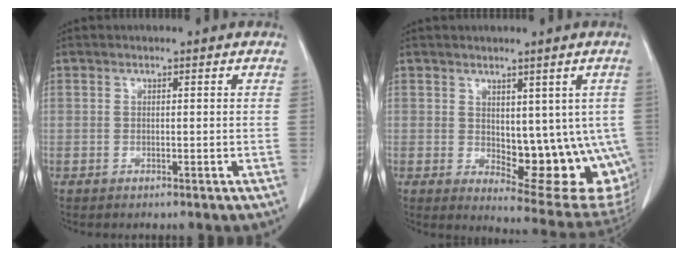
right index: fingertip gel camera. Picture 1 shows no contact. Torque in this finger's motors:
{"motor_torque": [0.80, 0.49, 0.48, 0.06]}